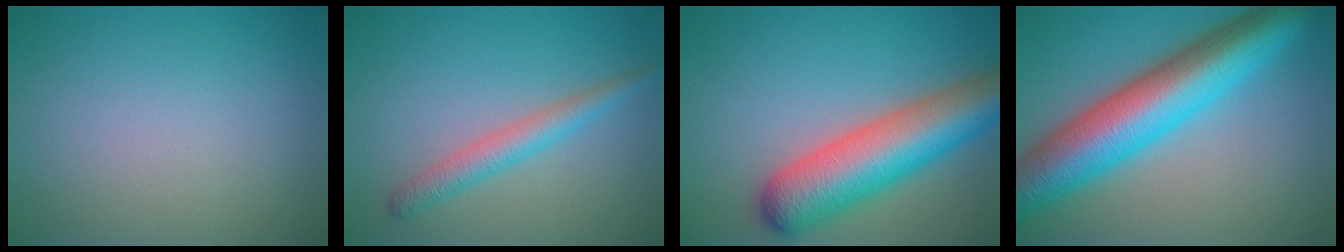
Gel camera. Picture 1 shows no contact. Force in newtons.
{"total": 2.8, "press": 2.8, "slide": 0.0}
{"total": 9.5, "press": 9.4, "slide": 0.3}
{"total": 11.0, "press": 11.0, "slide": 0.2}